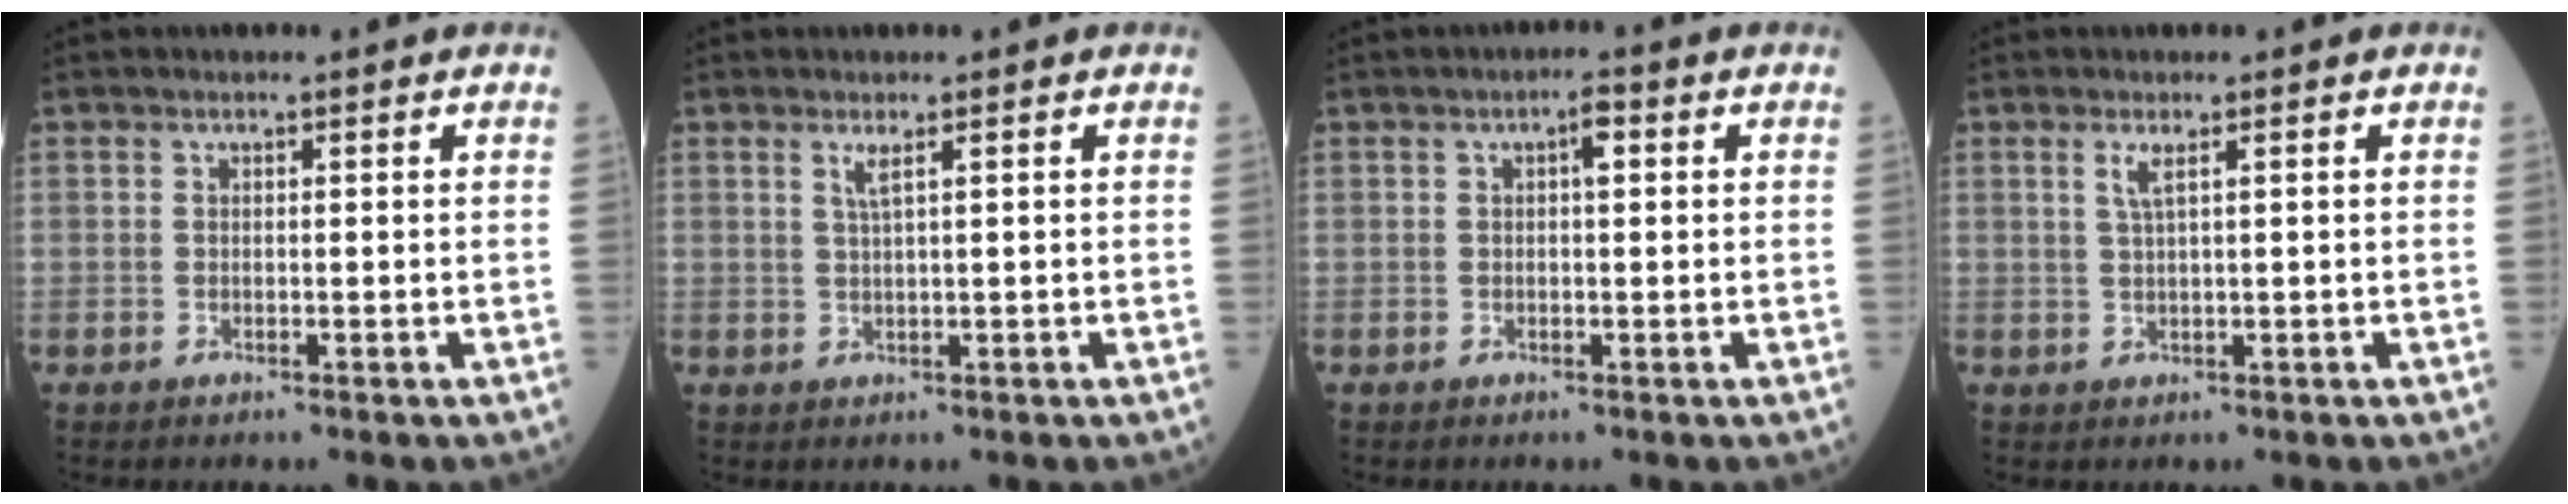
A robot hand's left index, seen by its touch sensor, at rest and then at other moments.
{"total": 1.5, "force": [0.7, -0.3, 1.3], "torque": [-0.028, -0.006, 0.014]}
{"total": 1.9, "force": [0.4, 0.5, 1.8], "torque": [-0.028, 0.003, 0.003]}
{"total": 1.8, "force": [0.7, -0.1, 1.7], "torque": [-0.037, -0.003, 0.015]}